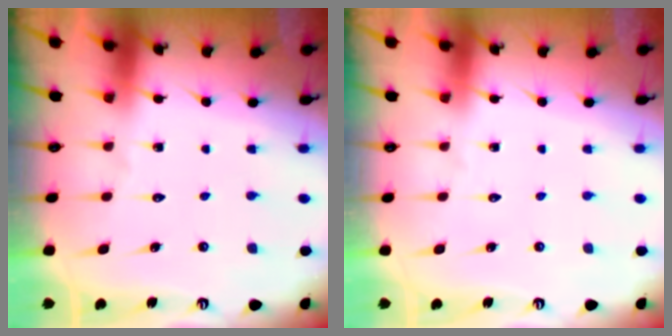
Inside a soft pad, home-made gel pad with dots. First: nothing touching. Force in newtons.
{"total": 0.0}